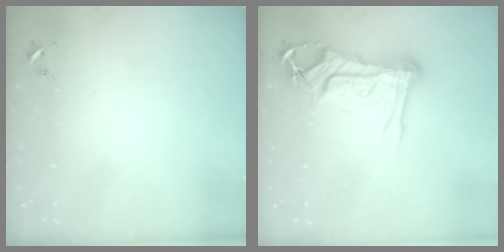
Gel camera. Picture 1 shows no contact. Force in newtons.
{"total": 17.4, "press": 17.4, "slide": 1.2}